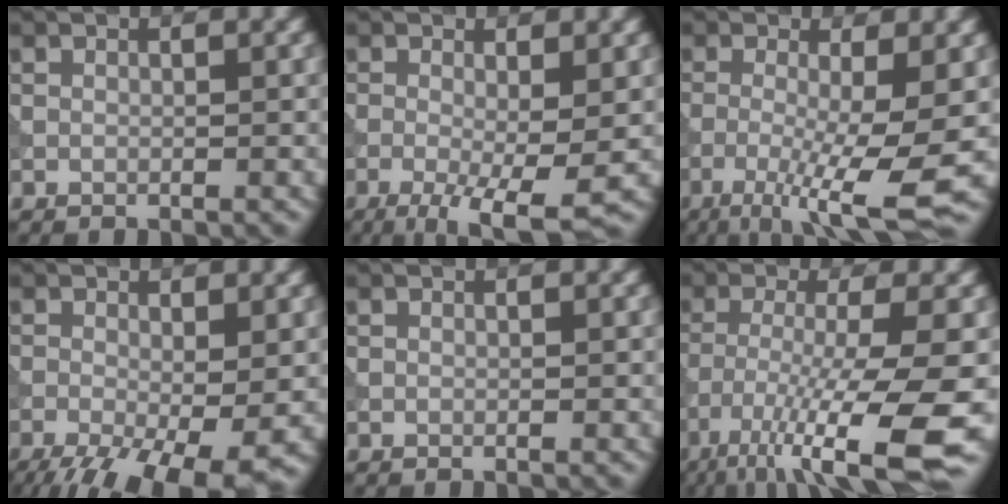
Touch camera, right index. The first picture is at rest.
{"total": 6.4, "force": [-2.2, 1.5, 5.8], "torque": [-0.104, -0.011, -0.032]}
{"total": 8.6, "force": [-2.5, 1.7, 8.0], "torque": [-0.133, -0.012, -0.042]}
{"total": 10.1, "force": [-4.7, 3.7, 8.1], "torque": [-0.132, -0.029, -0.075]}
{"total": 0.0}
{"total": 11.7, "force": [-6.0, 2.3, 9.7], "torque": [-0.171, -0.020, -0.098]}